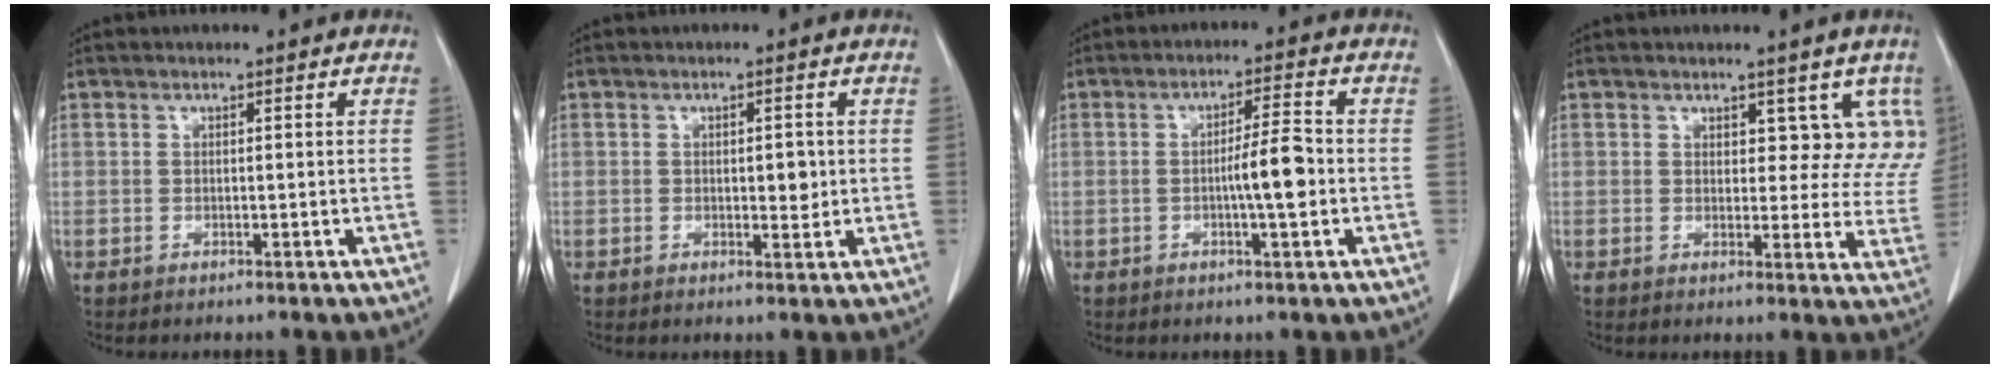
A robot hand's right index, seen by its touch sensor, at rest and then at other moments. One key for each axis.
{"total": 2.6, "fx": 0.1, "fy": 1.2, "fz": 2.3, "tx": -0.032, "ty": -0.001, "tz": 0.005}
{"total": 5.9, "fx": -1.0, "fy": 0.3, "fz": 5.8, "tx": -0.096, "ty": 0.004, "tz": -0.016}
{"total": 7.3, "fx": 4.5, "fy": 4.2, "fz": 3.8, "tx": -0.013, "ty": -0.007, "tz": 0.043}